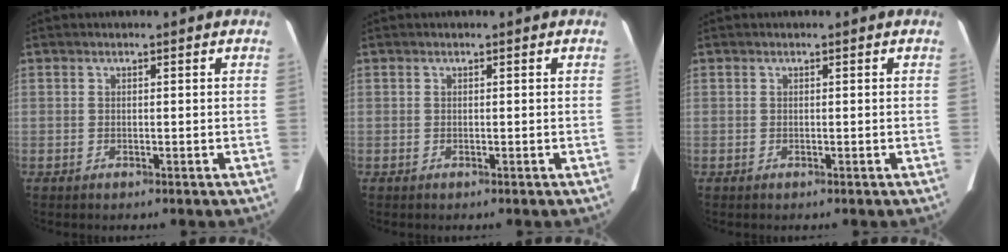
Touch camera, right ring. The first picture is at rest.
{"total": 0.0}
{"total": 0.0}